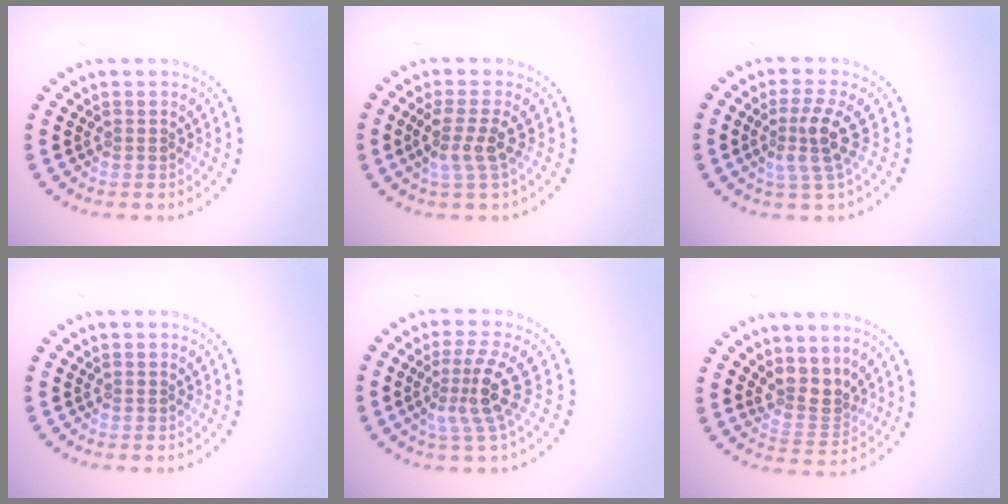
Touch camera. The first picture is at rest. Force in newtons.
{"total": 2.6, "press": 2.0, "slide": 1.8}
{"total": 3.0, "press": 2.2, "slide": 2.1}
{"total": 0.0}
{"total": 3.8, "press": 2.6, "slide": 2.7}
{"total": 3.0, "press": 2.3, "slide": 1.8}